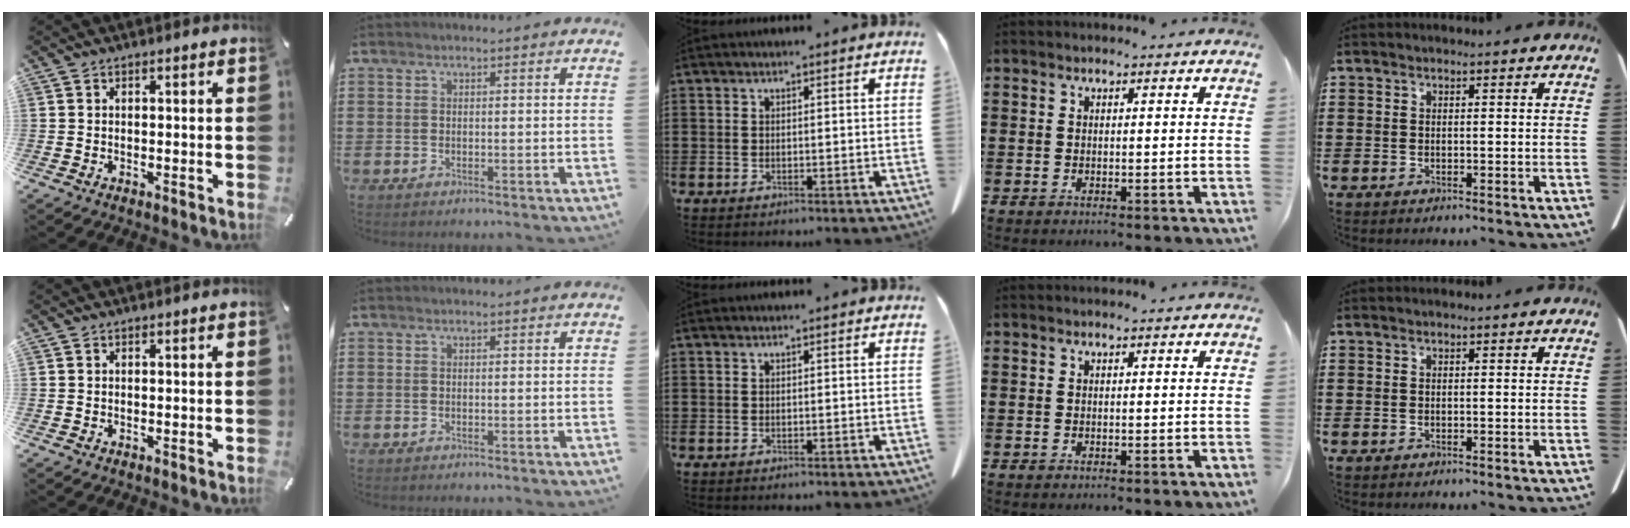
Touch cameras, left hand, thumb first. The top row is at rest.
{}